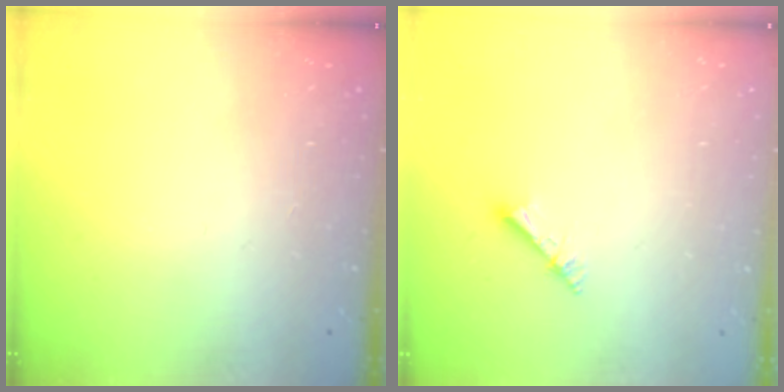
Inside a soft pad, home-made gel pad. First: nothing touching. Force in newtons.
{"total": 3.0, "press": 3.0, "slide": 0.3}